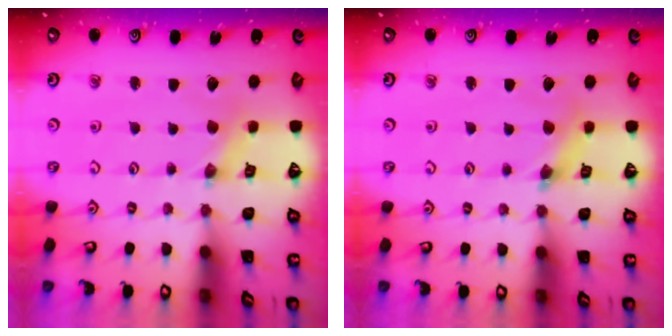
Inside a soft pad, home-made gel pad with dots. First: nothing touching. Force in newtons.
{"total": 4.0, "press": 3.9, "slide": 0.4}